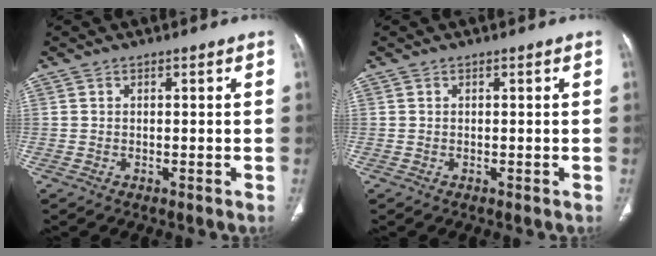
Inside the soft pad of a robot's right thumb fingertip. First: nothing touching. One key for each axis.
{"total": 0.0}